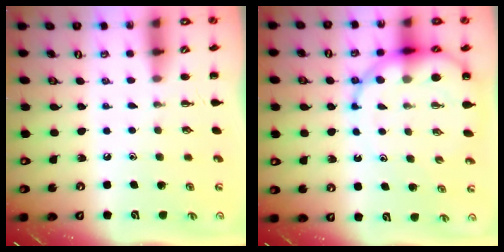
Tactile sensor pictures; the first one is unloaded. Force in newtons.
{"total": 11.6, "press": 11.3, "slide": 2.7}